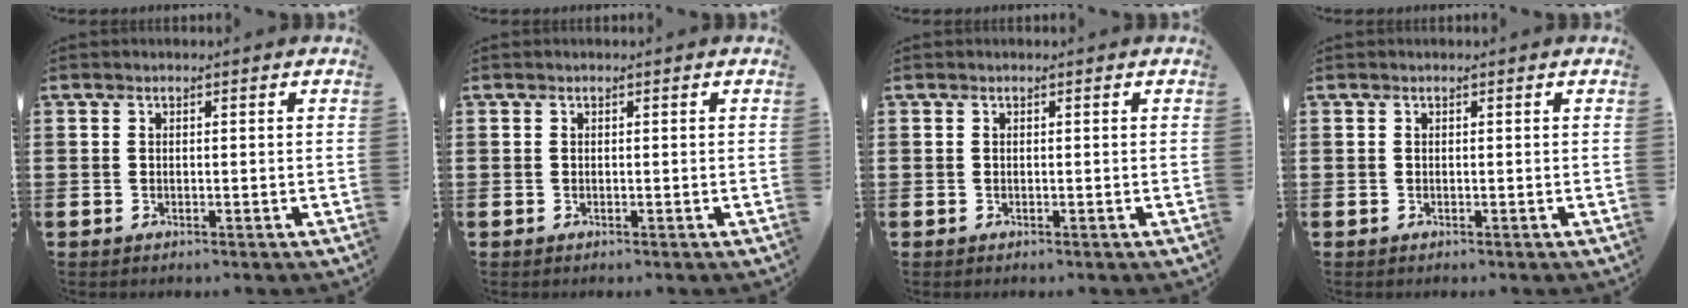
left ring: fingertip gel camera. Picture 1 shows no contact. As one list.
[{"total": 0.0}, {"total": 0.0}, {"total": 0.0}]